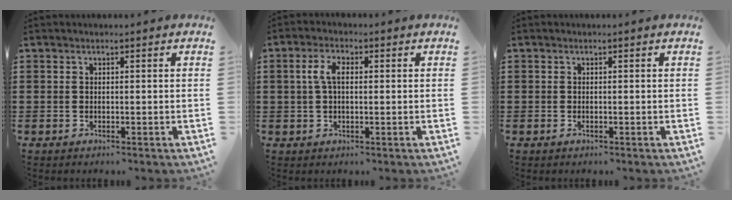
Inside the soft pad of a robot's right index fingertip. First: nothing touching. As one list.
[{"total": 3.8, "force": [0.4, 1.8, 3.4], "torque": [-0.083, 0.003, 0.000]}, {"total": 0.0}]